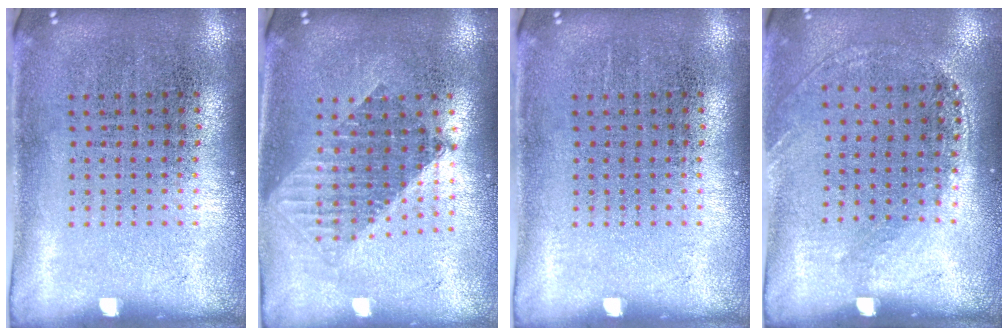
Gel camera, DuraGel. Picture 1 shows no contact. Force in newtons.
{"total": 1.6, "press": 1.3, "slide": 1.0}
{"total": 0.0}
{"total": 1.3, "press": 1.0, "slide": 0.8}